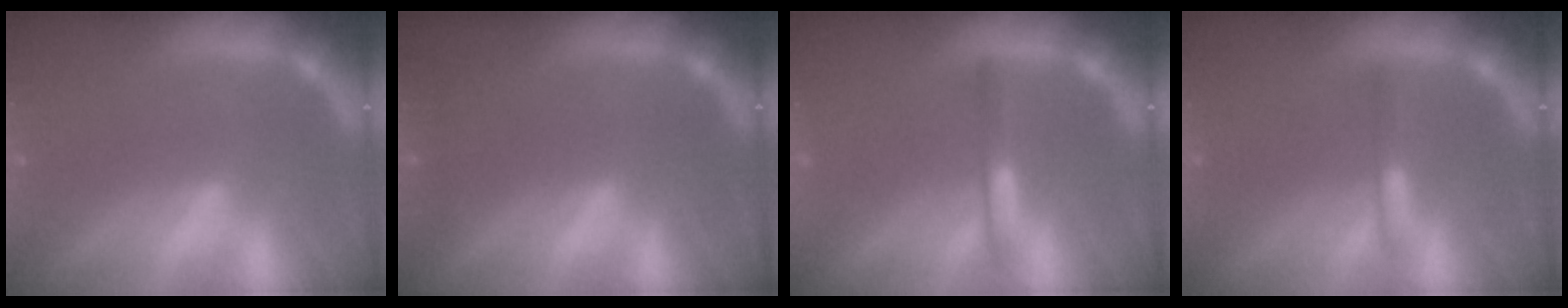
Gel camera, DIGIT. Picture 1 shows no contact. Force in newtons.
{"total": 0.9}
{"total": 2.0}
{"total": 1.4}